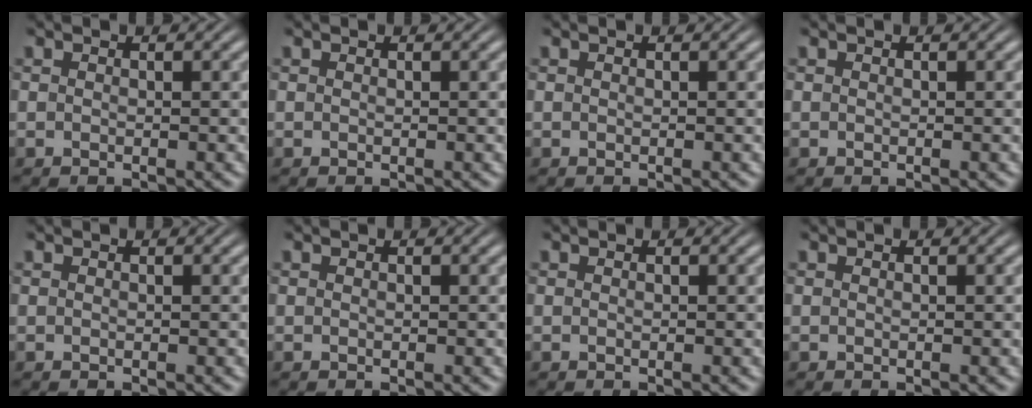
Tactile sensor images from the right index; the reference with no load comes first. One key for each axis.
{"total": 0.0}
{"total": 0.0}
{"total": 0.0}
{"total": 0.0}
{"total": 0.0}
{"total": 0.0}
{"total": 0.0}